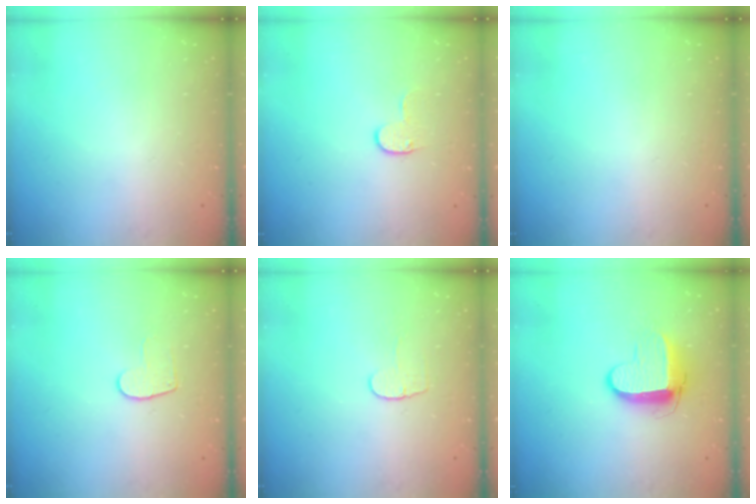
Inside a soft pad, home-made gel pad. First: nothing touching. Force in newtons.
{"total": 5.1, "press": 5.1, "slide": 0.5}
{"total": 0.0}
{"total": 6.4, "press": 6.4, "slide": 0.6}
{"total": 4.8, "press": 4.8, "slide": 0.4}
{"total": 8.9, "press": 8.9, "slide": 0.9}